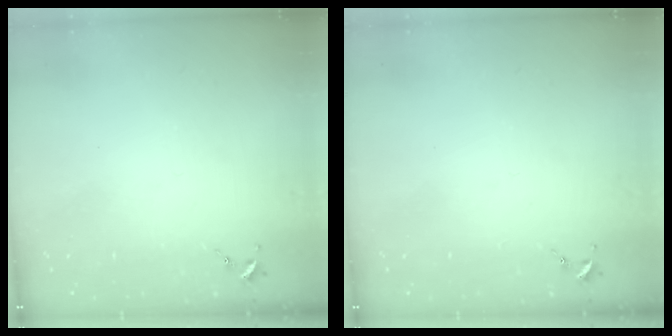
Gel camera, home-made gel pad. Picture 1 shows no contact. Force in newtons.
{"total": 0.0}